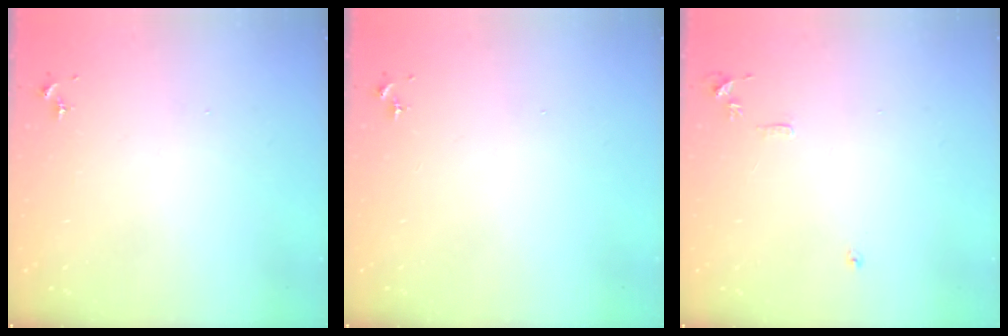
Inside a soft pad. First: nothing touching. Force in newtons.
{"total": 0.0}
{"total": 7.8, "press": 7.8, "slide": 0.8}